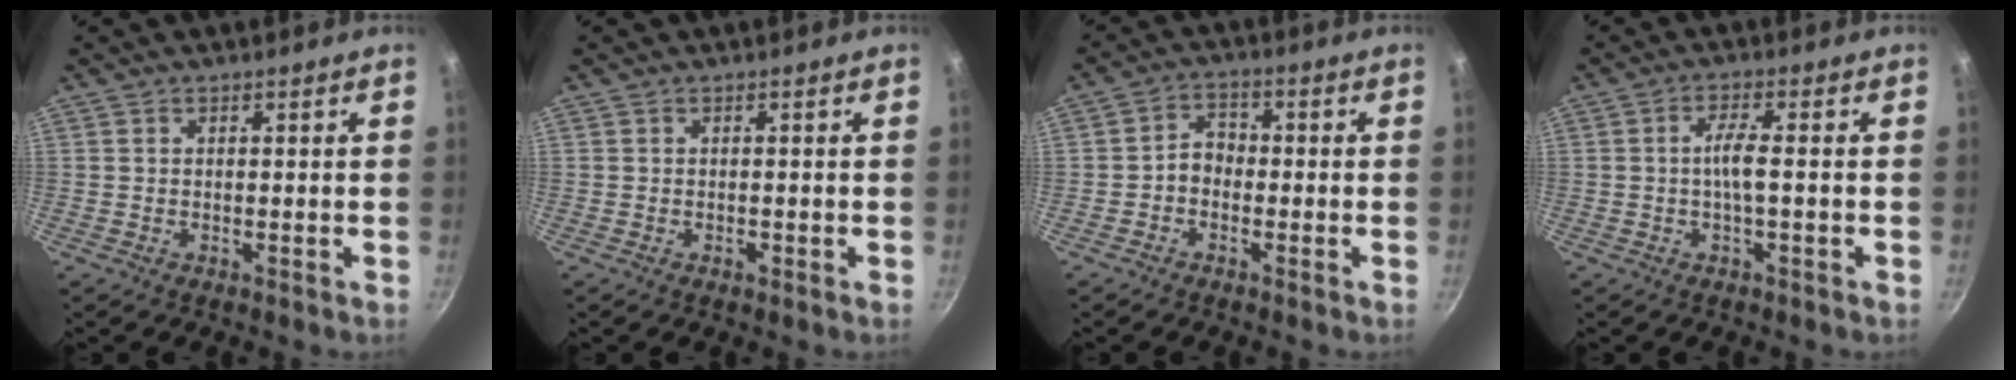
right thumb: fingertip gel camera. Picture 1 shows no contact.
{"total": 0.7, "force": [-0.4, 0.4, 0.5], "torque": [-0.009, 0.004, -0.004]}
{"total": 3.8, "force": [-1.3, 2.9, 2.1], "torque": [-0.018, 0.024, -0.031]}
{"total": 4.0, "force": [-0.7, 0.4, 3.9], "torque": [-0.084, 0.012, -0.016]}